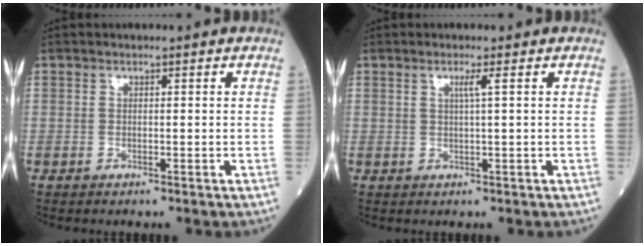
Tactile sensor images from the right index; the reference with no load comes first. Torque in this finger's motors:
{"motor_torque": [0.18, 0.13, 0.19, 0.05]}